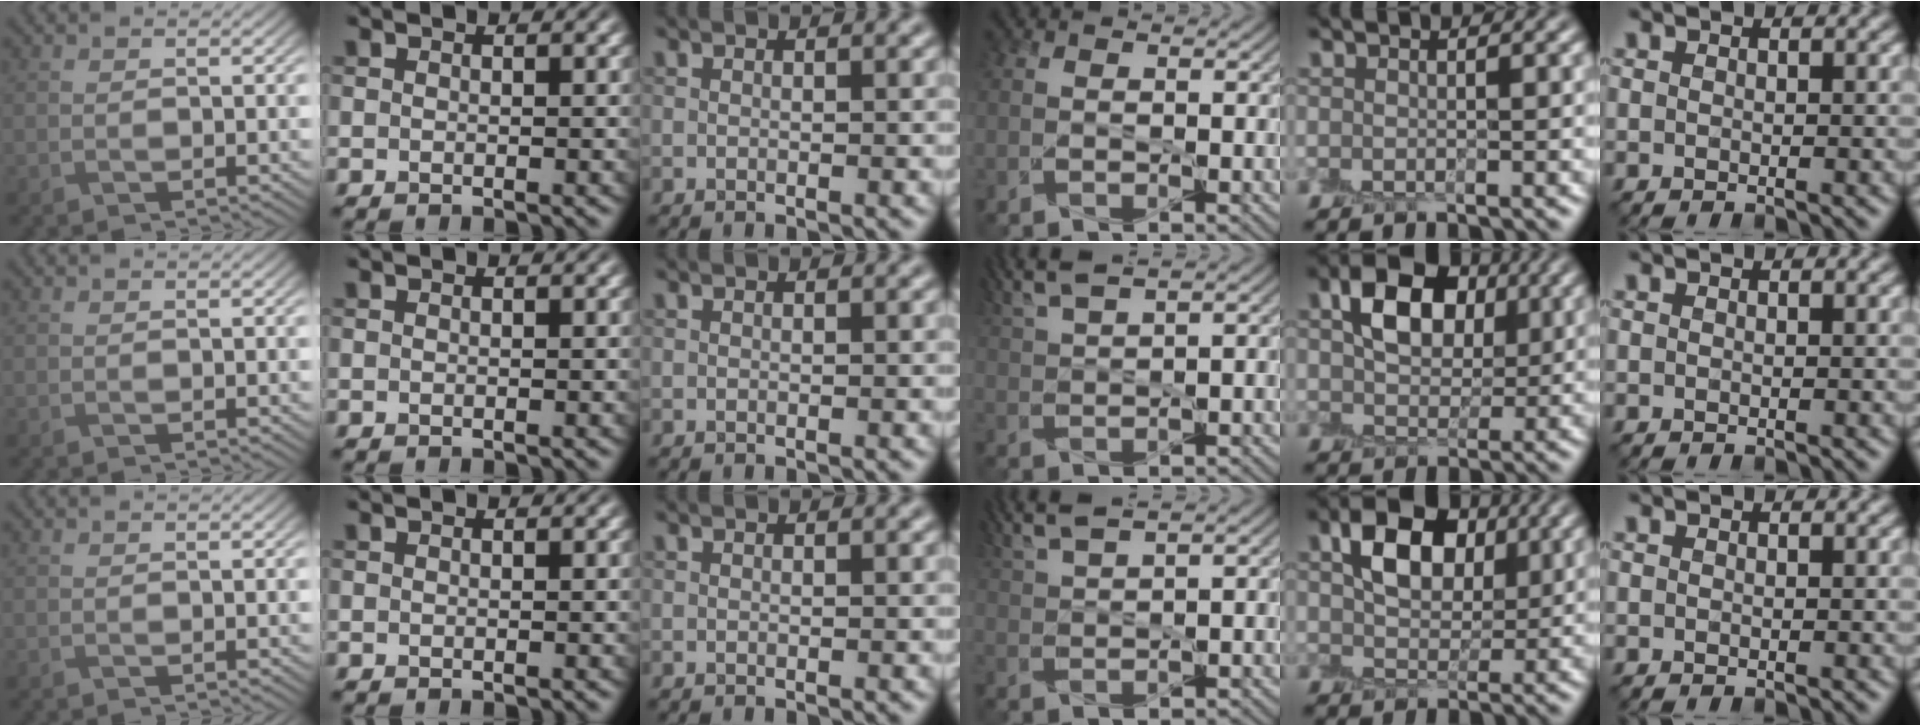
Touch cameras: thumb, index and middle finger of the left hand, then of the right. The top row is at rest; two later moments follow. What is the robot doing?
{"motion": "peel", "object": "postage stamp"}